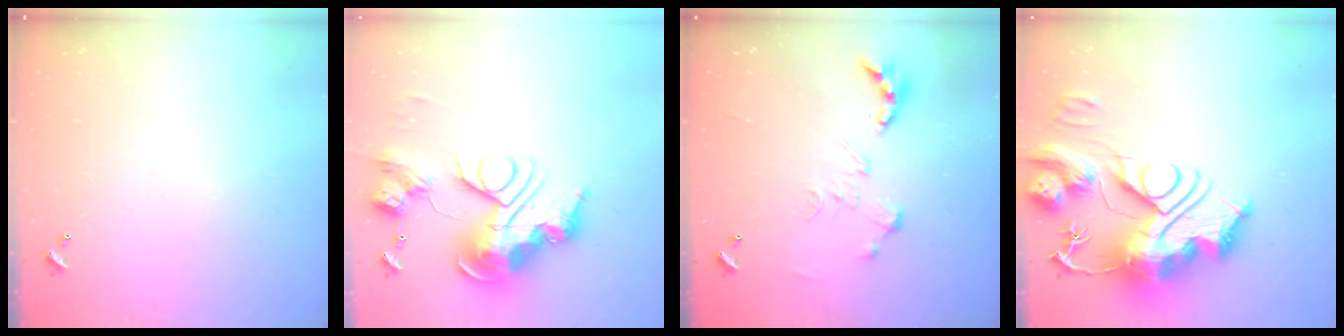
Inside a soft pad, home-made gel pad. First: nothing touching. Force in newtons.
{"total": 0.9, "press": 0.9, "slide": 0.0}
{"total": 0.0}
{"total": 0.5, "press": 0.5, "slide": 0.0}